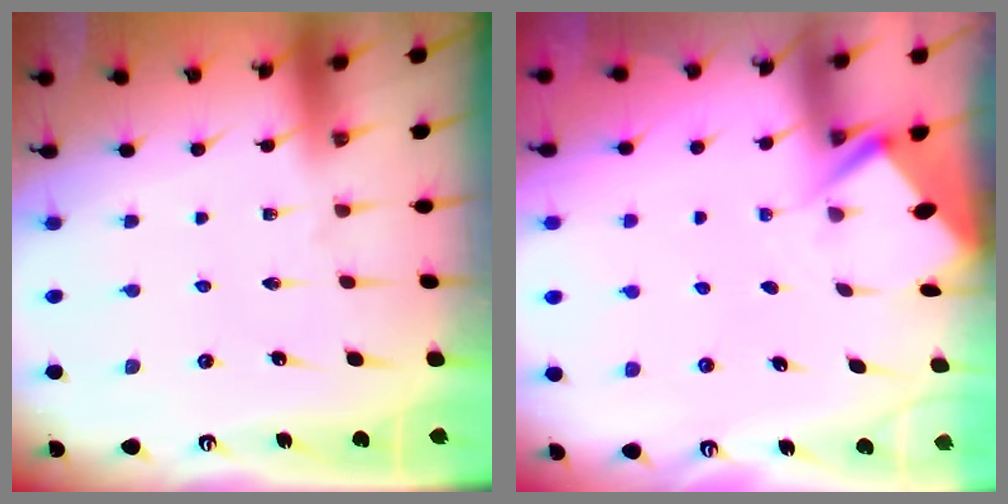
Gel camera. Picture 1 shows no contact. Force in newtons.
{"total": 2.9, "press": 2.9, "slide": 0.4}